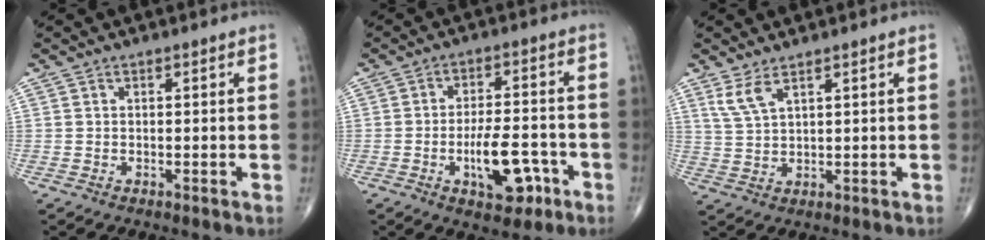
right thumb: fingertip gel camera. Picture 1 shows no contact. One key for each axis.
{"total": 10.1, "fx": -3.9, "fy": 4.6, "fz": 8.2, "tx": -0.116, "ty": 0.020, "tz": -0.055}
{"total": 4.0, "fx": 2.6, "fy": 1.1, "fz": 2.8, "tx": -0.067, "ty": -0.012, "tz": 0.064}